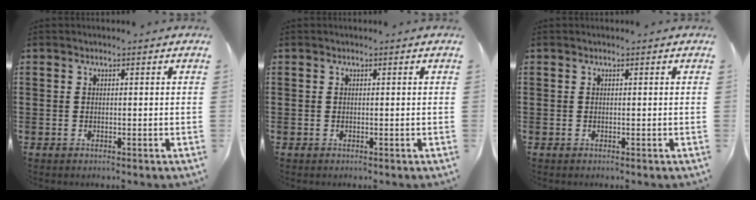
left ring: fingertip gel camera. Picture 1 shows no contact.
{"total": 0.0}
{"total": 0.0}